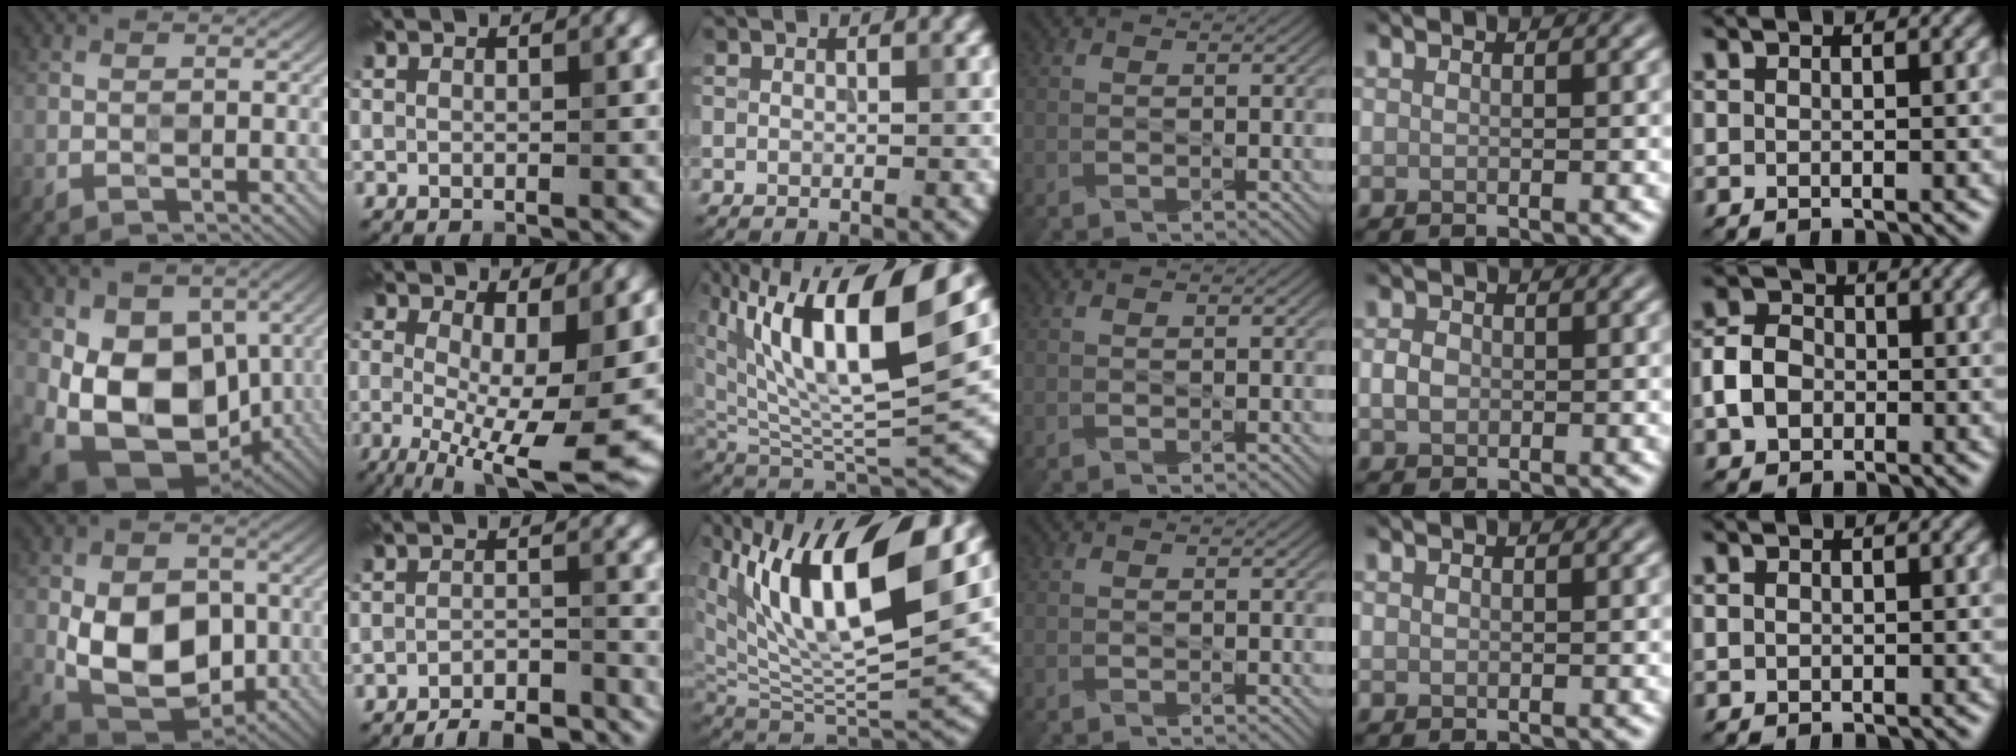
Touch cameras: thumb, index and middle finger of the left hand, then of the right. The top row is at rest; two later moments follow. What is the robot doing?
{"motion": "wipe", "object": "mirror"}